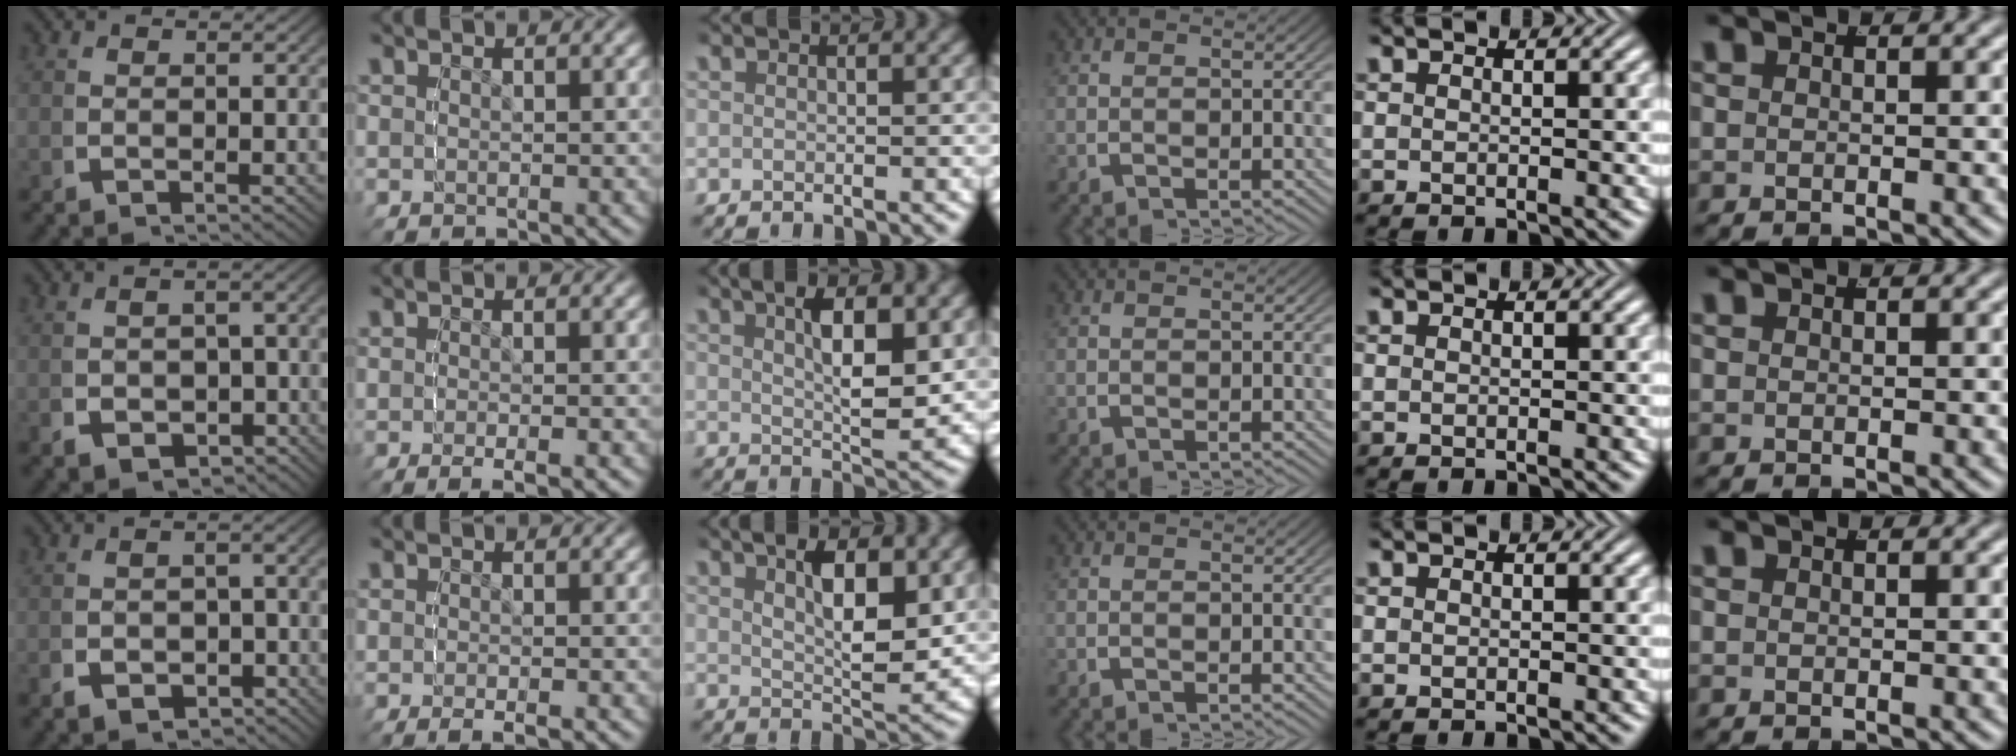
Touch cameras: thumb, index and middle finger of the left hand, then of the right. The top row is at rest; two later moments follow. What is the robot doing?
{"motion": "grasp_and_lifting", "object": "sponge"}